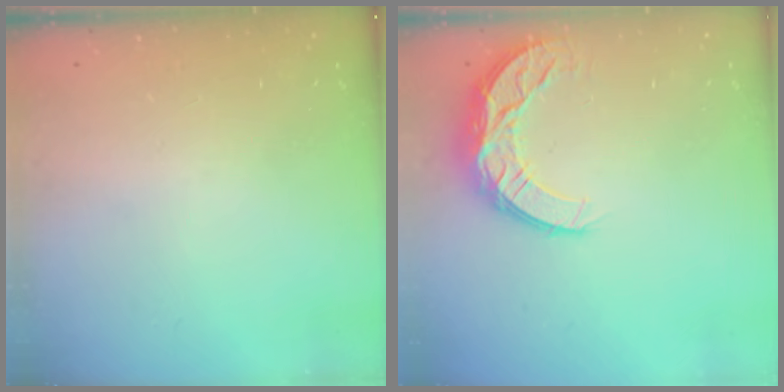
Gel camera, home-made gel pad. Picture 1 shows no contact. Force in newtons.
{"total": 10.1, "press": 10.1, "slide": 0.7}